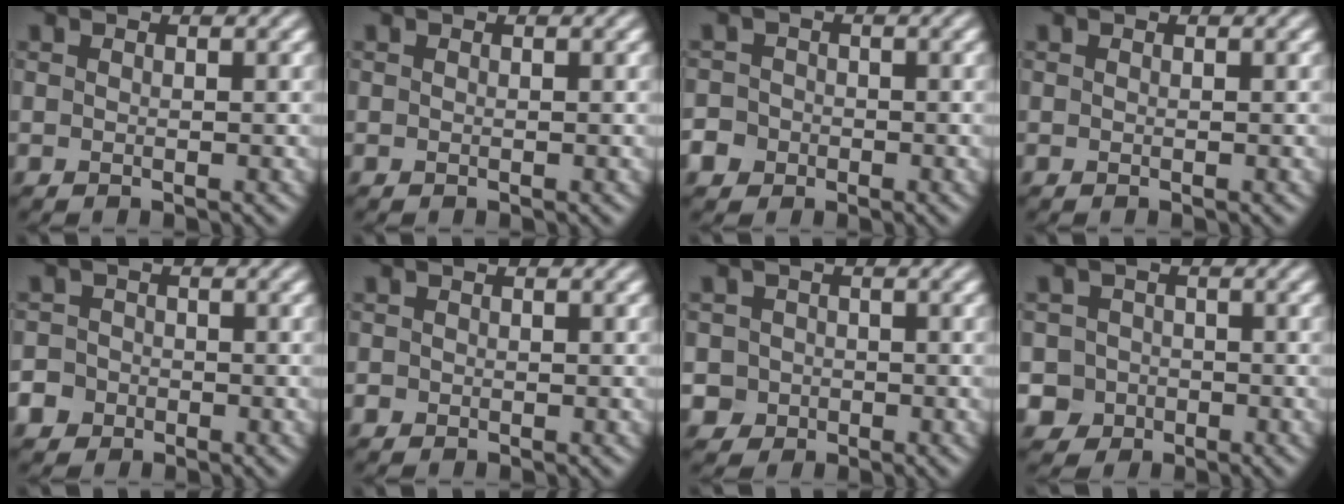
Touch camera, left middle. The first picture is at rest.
{"total": 0.0}
{"total": 3.5, "force": [-1.7, 3.0, 0.7], "torque": [-0.001, 0.001, -0.043]}
{"total": 0.0}
{"total": 3.9, "force": [-1.9, 3.3, 0.8], "torque": [0.000, 0.000, -0.048]}
{"total": 0.7, "force": [-0.3, 0.6, 0.1], "torque": [0.004, -0.004, -0.007]}
{"total": 3.4, "force": [-0.9, 3.2, 0.5], "torque": [0.013, 0.010, -0.032]}
{"total": 4.7, "force": [-1.9, 4.2, 0.6], "torque": [0.012, 0.003, -0.056]}